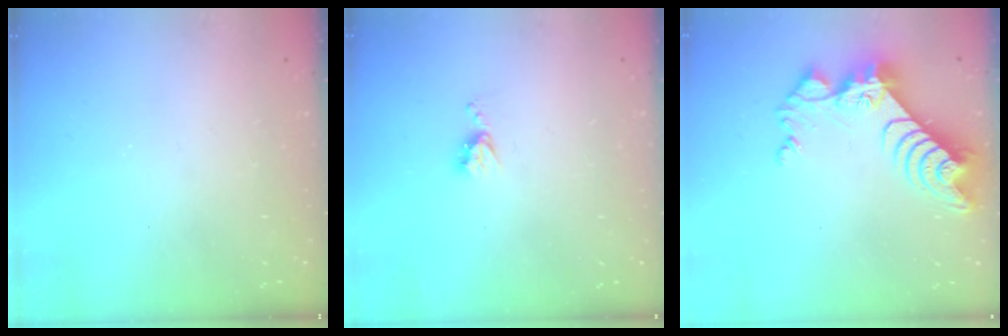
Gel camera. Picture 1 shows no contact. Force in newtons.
{"total": 5.2, "press": 5.2, "slide": 0.5}
{"total": 11.3, "press": 11.2, "slide": 0.8}